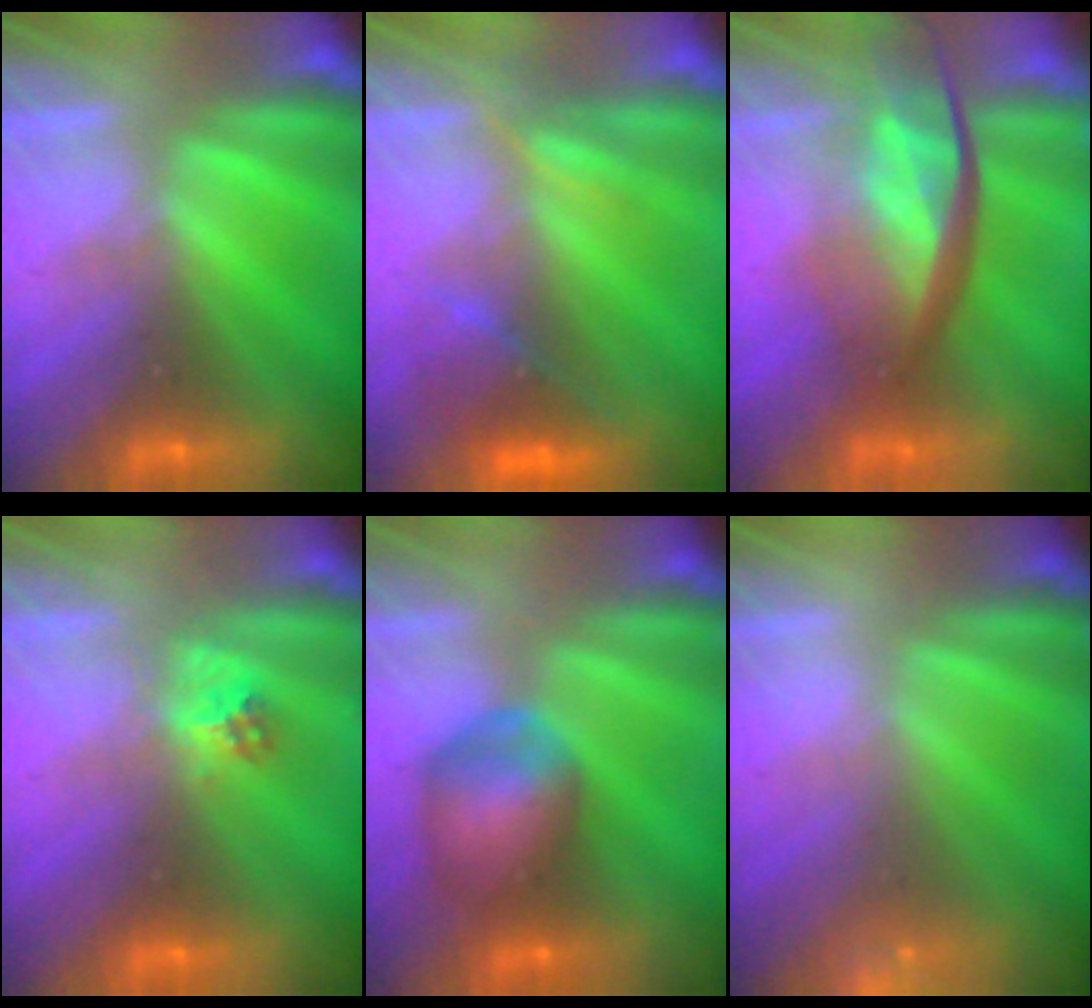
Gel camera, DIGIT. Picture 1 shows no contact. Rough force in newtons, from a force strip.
{"total": 3.0}
{"total": 9.4}
{"total": 2.1}
{"total": 5.5}
{"total": 2.1}